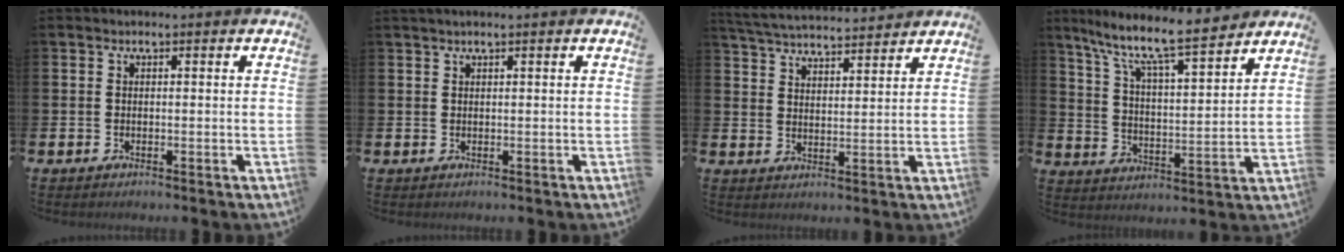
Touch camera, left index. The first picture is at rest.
{"total": 0.6, "force": [0.5, -0.1, 0.3], "torque": [-0.008, 0.001, 0.010]}
{"total": 5.0, "force": [5.0, 0.4, 0.5], "torque": [-0.028, -0.030, 0.088]}
{"total": 9.2, "force": [8.2, 0.8, 4.1], "torque": [-0.102, -0.062, 0.134]}